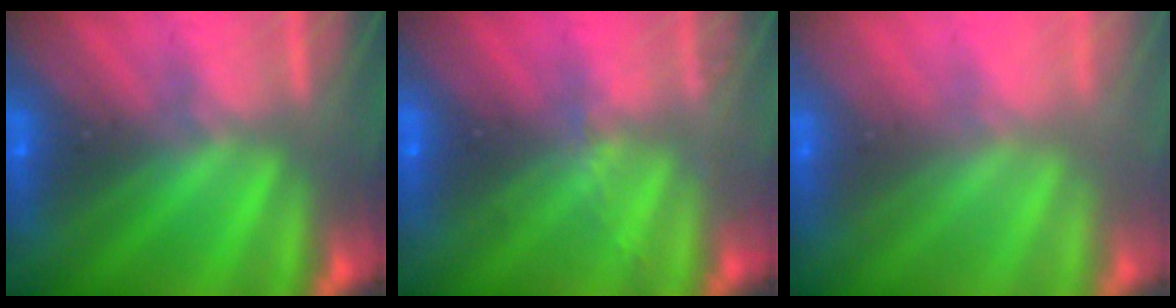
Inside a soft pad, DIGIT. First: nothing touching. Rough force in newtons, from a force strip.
{"total": 2.0}
{"total": 2.8}